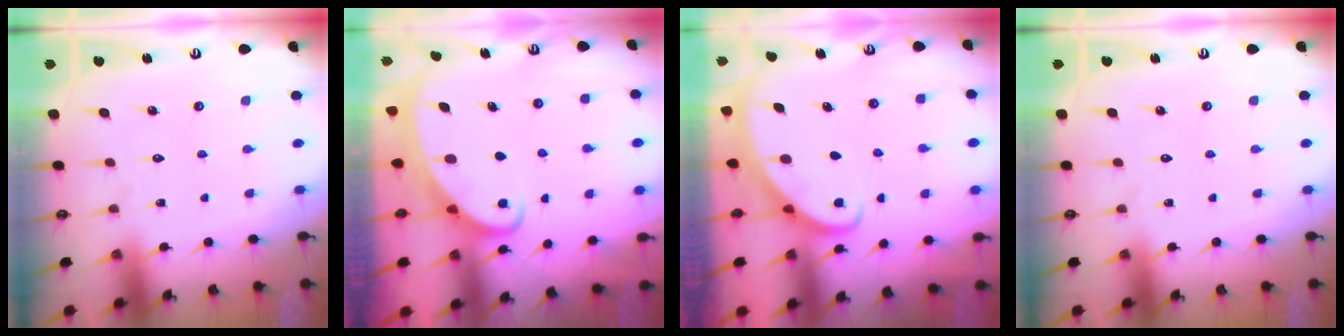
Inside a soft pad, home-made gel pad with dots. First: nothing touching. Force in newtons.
{"total": 2.2, "press": 2.2, "slide": 0.3}
{"total": 3.0, "press": 3.0, "slide": 0.2}
{"total": 0.0}